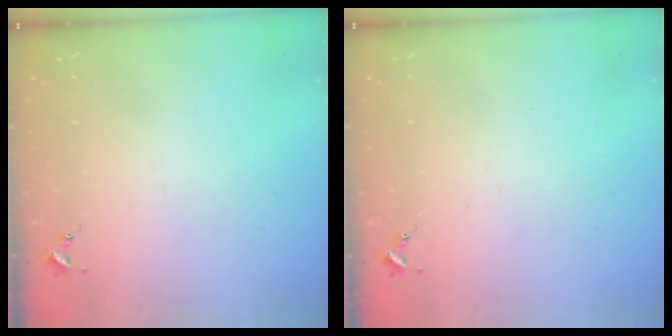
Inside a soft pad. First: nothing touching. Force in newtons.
{"total": 0.0}